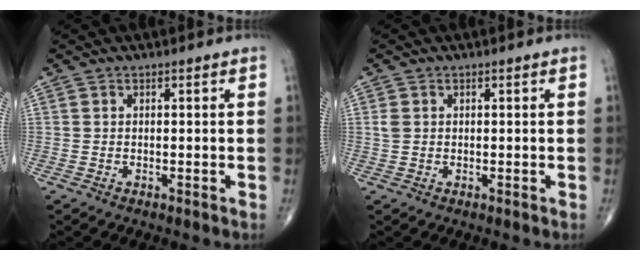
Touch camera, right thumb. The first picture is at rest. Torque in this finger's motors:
{"motor_torque": [-0.19, 0.14, -0.01, 0.01, 0.01]}